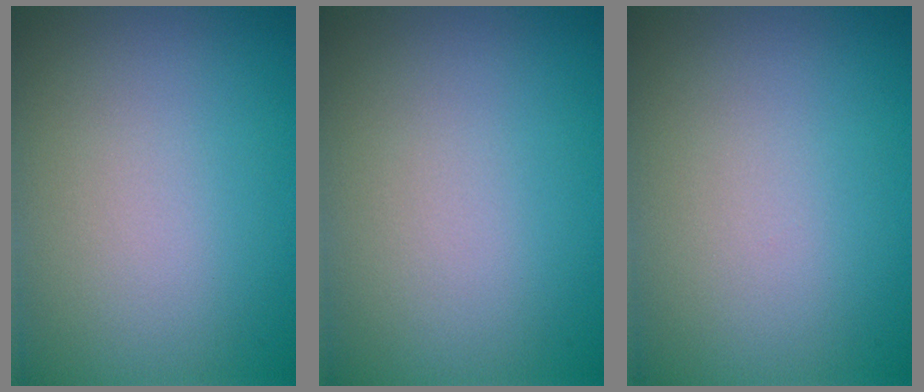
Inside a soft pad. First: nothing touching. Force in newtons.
{"total": 0.0}
{"total": 0.0}